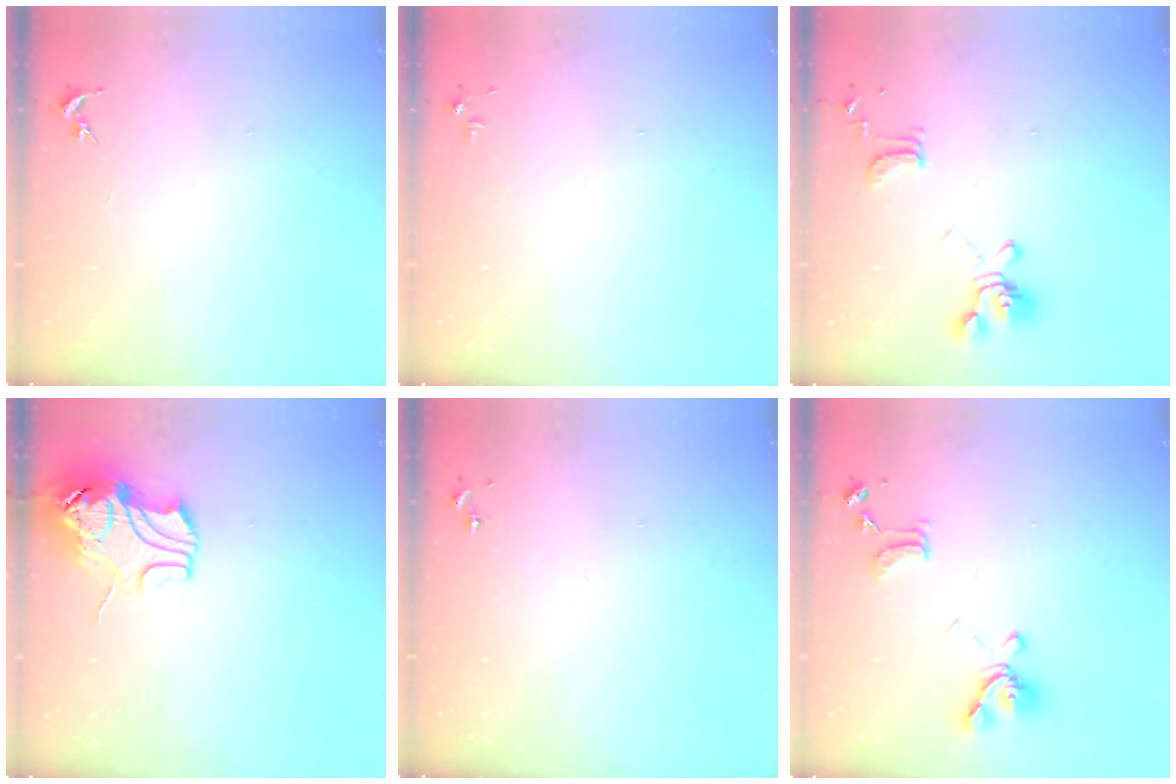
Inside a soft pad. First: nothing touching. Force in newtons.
{"total": 2.8, "press": 2.8, "slide": 0.4}
{"total": 14.3, "press": 14.3, "slide": 1.3}
{"total": 11.2, "press": 11.0, "slide": 1.7}
{"total": 0.0}
{"total": 15.5, "press": 15.4, "slide": 1.6}